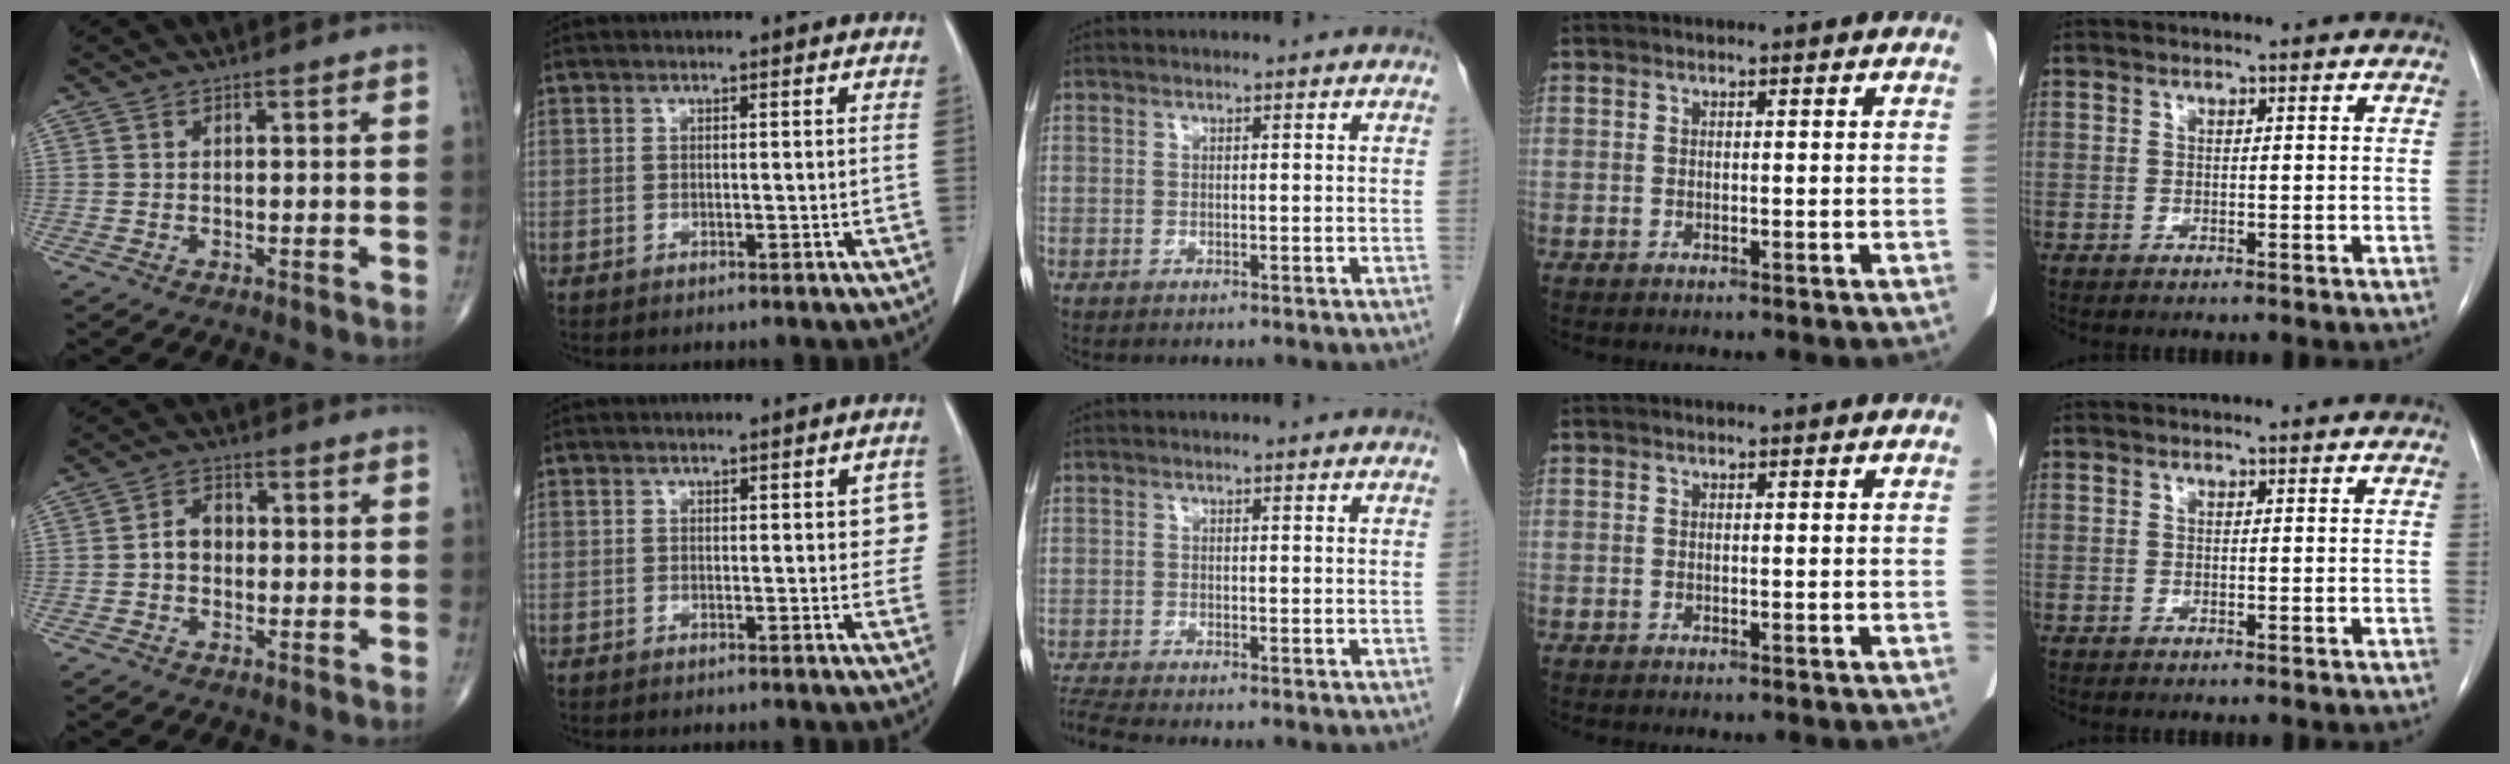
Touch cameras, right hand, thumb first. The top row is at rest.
{"thumb": {"total": 4.0, "force": [-0.3, 3.0, 2.6], "torque": [-0.034, 0.018, -0.014]}, "index": {"total": 3.2, "force": [0.7, 1.6, 2.7], "torque": [-0.013, 0.006, 0.003]}, "middle": {"total": 2.6, "force": [-2.4, -0.9, 0.5], "torque": [-0.024, -0.016, -0.050]}}